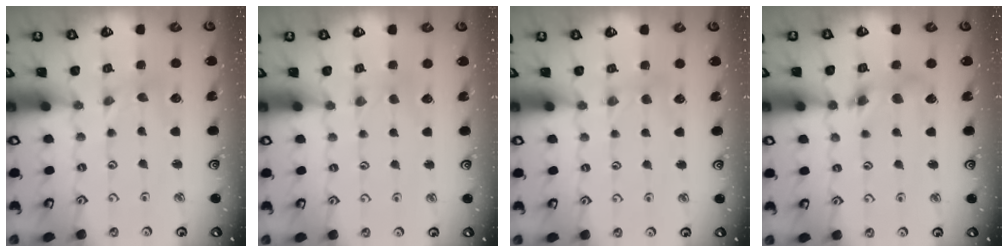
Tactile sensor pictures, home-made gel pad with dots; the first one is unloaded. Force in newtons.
{"total": 0.0}
{"total": 3.0, "press": 2.9, "slide": 0.4}
{"total": 9.2, "press": 9.2, "slide": 1.2}